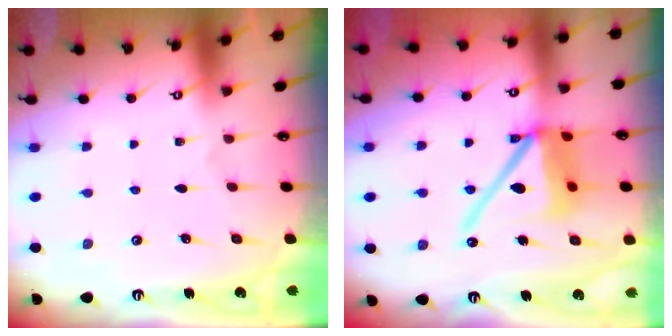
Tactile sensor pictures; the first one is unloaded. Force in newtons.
{"total": 15.3, "press": 15.1, "slide": 2.0}